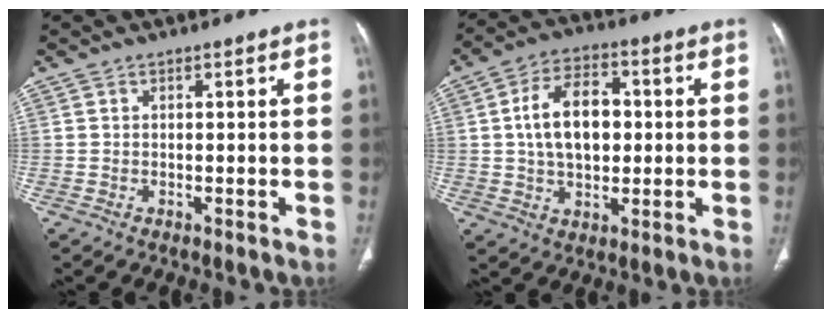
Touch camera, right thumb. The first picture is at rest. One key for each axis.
{"total": 12.2, "fx": 1.0, "fy": 7.6, "fz": 9.4, "tx": -0.141, "ty": 0.014, "tz": 0.015}